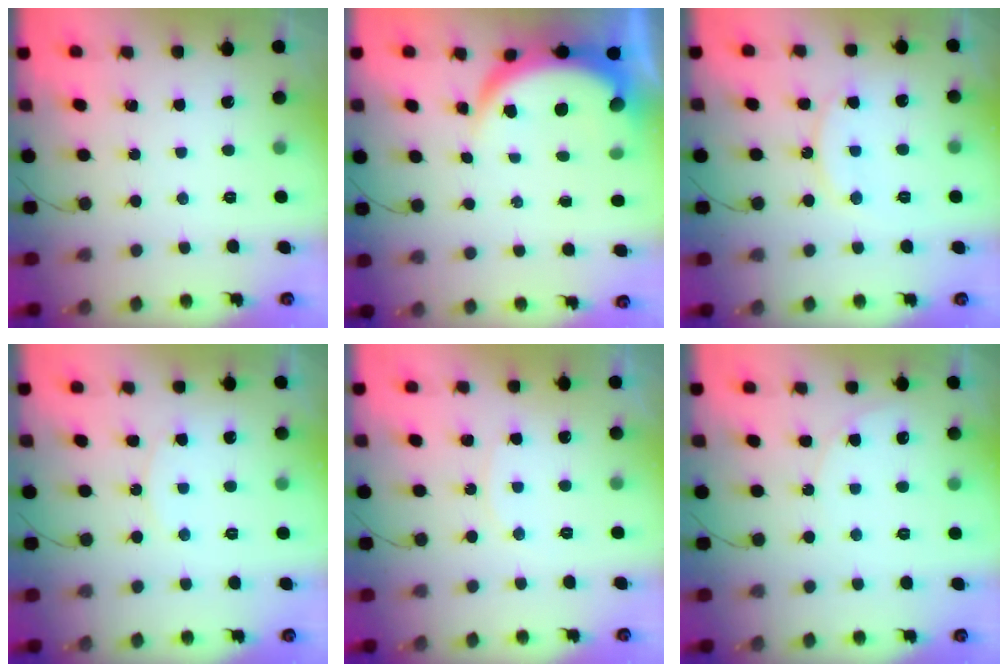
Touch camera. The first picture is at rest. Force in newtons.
{"total": 7.0, "press": 6.9, "slide": 0.8}
{"total": 12.5, "press": 12.4, "slide": 0.9}
{"total": 6.7, "press": 6.7, "slide": 0.6}
{"total": 5.6, "press": 5.6, "slide": 0.5}
{"total": 6.7, "press": 6.7, "slide": 0.4}